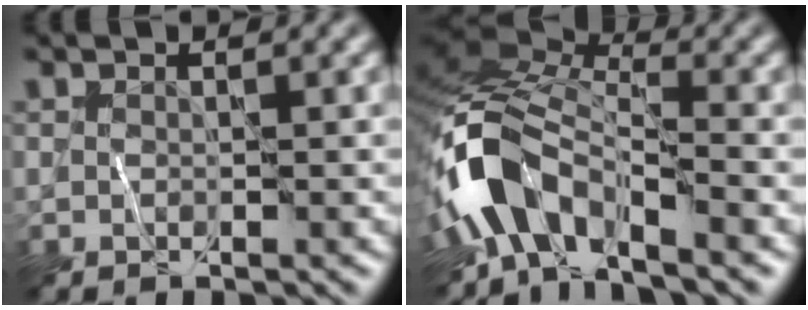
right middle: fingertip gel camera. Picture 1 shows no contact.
{"total": 7.7, "force": [-4.8, 3.4, 4.9], "torque": [-0.088, 0.009, -0.112]}